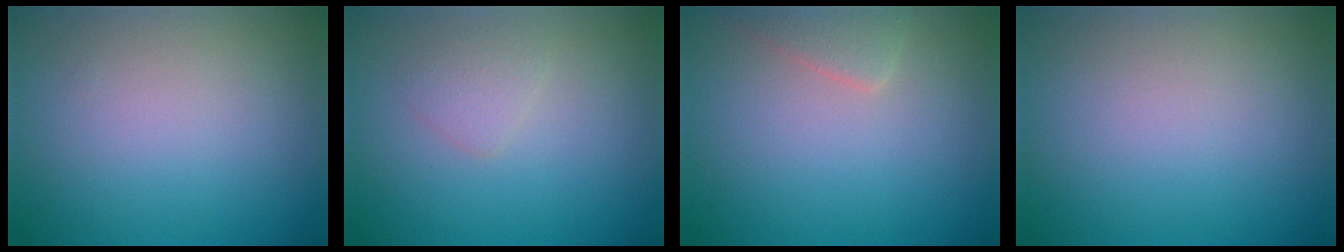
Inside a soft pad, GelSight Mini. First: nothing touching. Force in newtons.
{"total": 1.4, "press": 1.4, "slide": 0.1}
{"total": 1.7, "press": 1.7, "slide": 0.1}
{"total": 0.0}